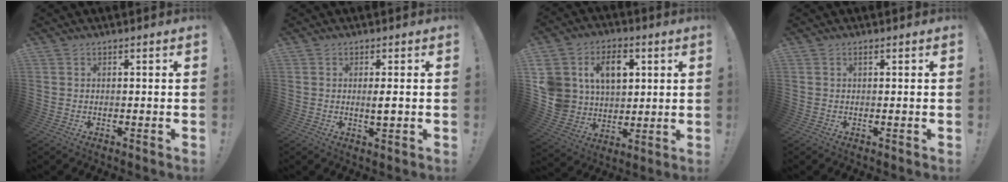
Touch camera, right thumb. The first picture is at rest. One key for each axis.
{"total": 2.5, "fx": 0.0, "fy": 0.4, "fz": 2.5, "tx": -0.031, "ty": -0.007, "tz": -0.004}
{"total": 14.9, "fx": 5.7, "fy": 11.8, "fz": 7.2, "tx": -0.111, "ty": -0.018, "tz": 0.113}
{"total": 0.6, "fx": 0.3, "fy": 0.0, "fz": 0.6, "tx": -0.012, "ty": 0.002, "tz": 0.004}